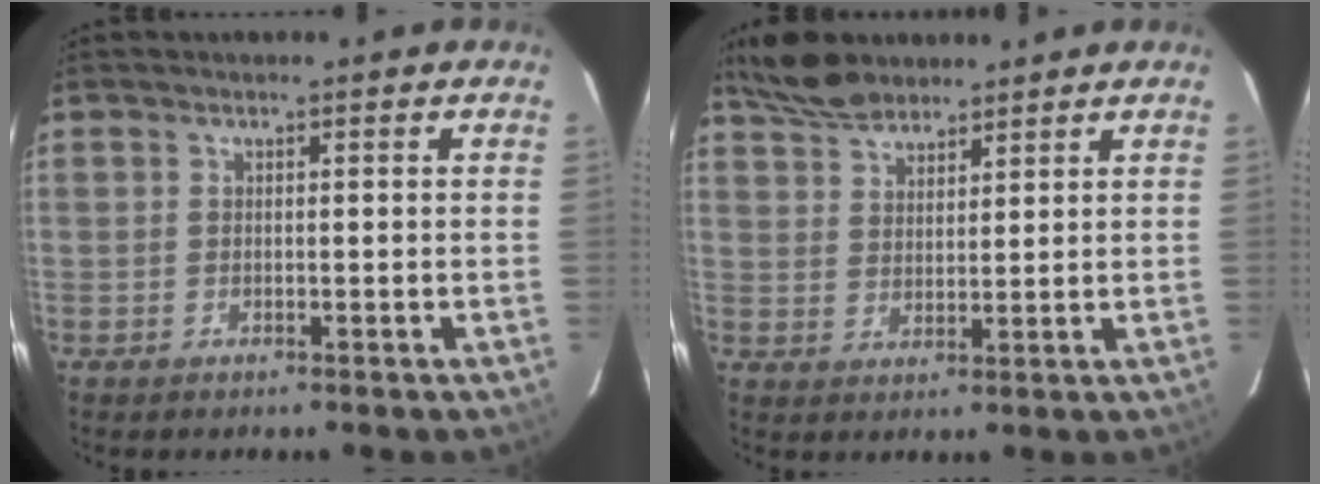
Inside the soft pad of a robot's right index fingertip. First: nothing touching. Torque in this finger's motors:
{"motor_torque": [0.43, 0.47, 0.01, 0.01]}